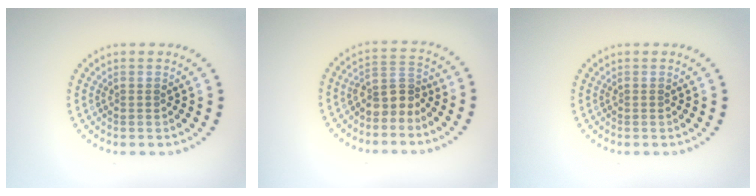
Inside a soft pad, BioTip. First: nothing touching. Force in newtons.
{"total": 2.8, "press": 2.3, "slide": 1.6}
{"total": 0.0}